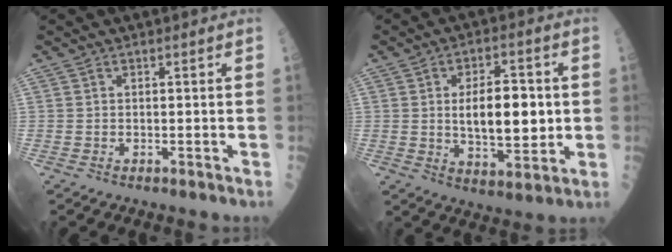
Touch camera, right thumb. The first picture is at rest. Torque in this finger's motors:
{"motor_torque": [-0.20, 0.52, -0.03, -0.16, 0.07]}